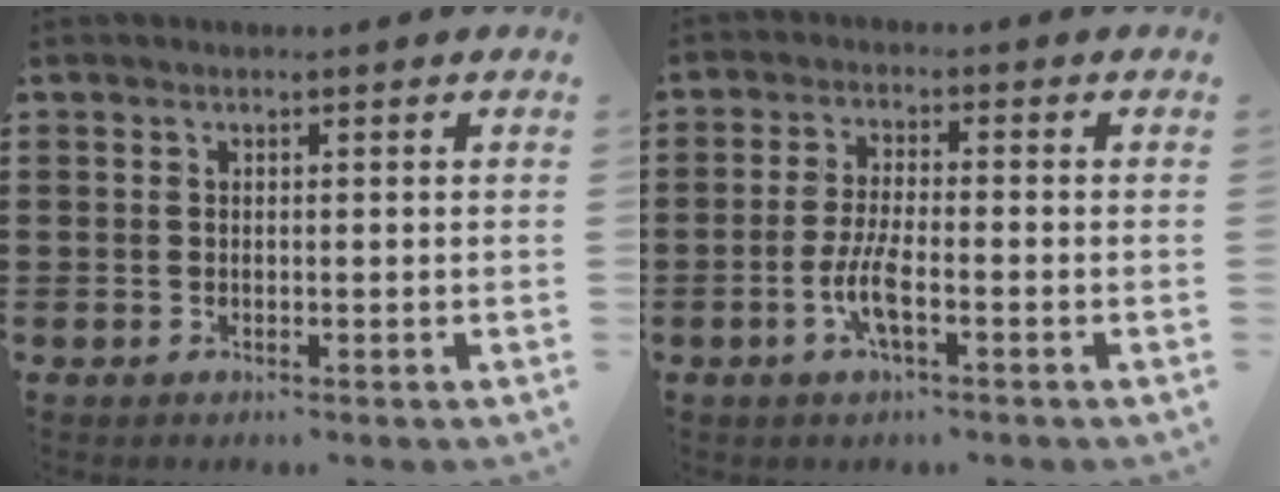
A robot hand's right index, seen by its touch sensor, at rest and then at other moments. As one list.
[{"total": 5.0, "force": [-2.0, 1.1, 4.4], "torque": [-0.102, -0.007, -0.042]}]